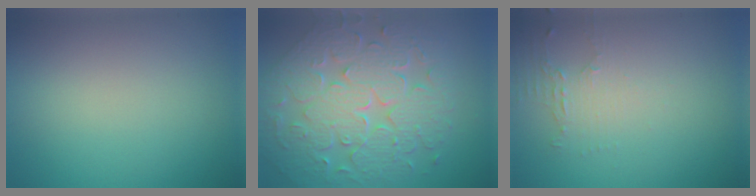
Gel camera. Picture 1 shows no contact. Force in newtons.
{"total": 9.3, "press": 6.6, "slide": 6.5}
{"total": 2.0, "press": 1.4, "slide": 1.5}